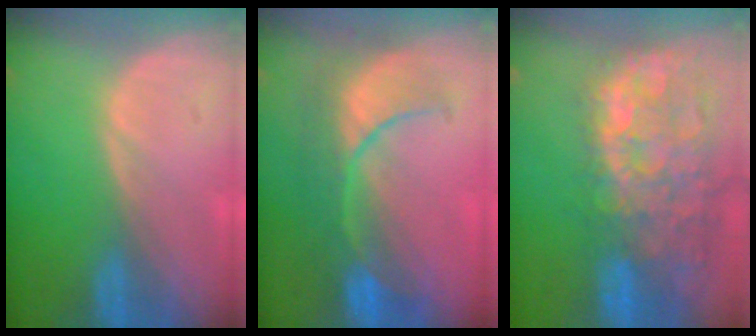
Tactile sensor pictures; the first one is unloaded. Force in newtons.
{"total": 8.4, "press": 8.3, "slide": 0.7}
{"total": 14.9, "press": 12.0, "slide": 8.8}